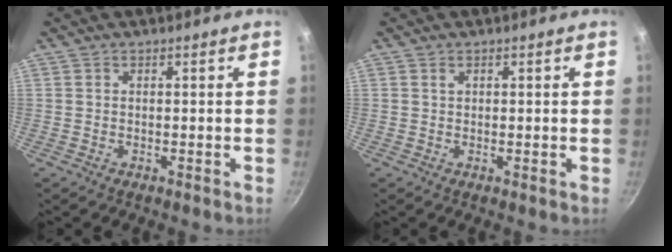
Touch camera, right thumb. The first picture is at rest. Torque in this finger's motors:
{"motor_torque": [-0.46, 0.28, -0.38, -0.16, 0.01]}